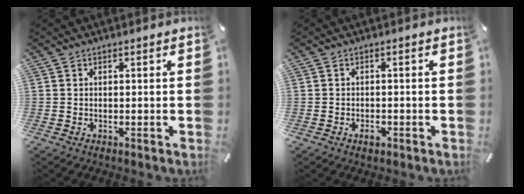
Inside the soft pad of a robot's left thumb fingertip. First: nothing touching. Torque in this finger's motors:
{"motor_torque": [0.24, 0.32, 0.04, -0.02, 0.00]}